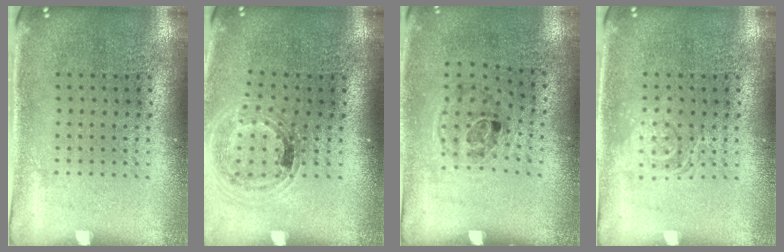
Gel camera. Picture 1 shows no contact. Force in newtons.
{"total": 1.0, "press": 1.0, "slide": 0.2}
{"total": 1.1, "press": 0.7, "slide": 0.9}
{"total": 1.8, "press": 1.8, "slide": 0.3}